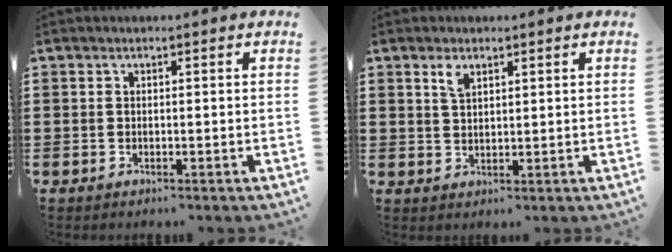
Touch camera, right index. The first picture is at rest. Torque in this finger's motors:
{"motor_torque": [0.20, -0.16, 0.13, 0.04]}